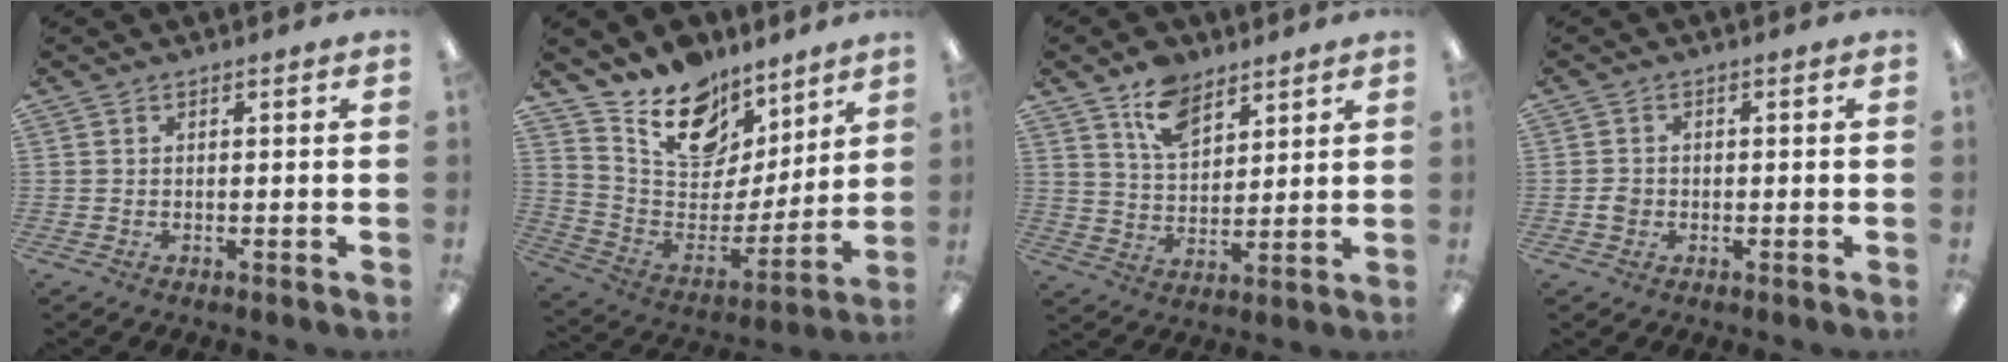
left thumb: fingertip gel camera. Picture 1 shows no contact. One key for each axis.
{"total": 16.5, "fx": 12.0, "fy": 9.9, "fz": 5.6, "tx": -0.109, "ty": -0.086, "tz": 0.223}
{"total": 10.0, "fx": 6.9, "fy": 5.7, "fz": 4.5, "tx": -0.077, "ty": -0.029, "tz": 0.127}
{"total": 2.0, "fx": -0.5, "fy": 1.8, "fz": 0.9, "tx": -0.017, "ty": 0.004, "tz": -0.010}